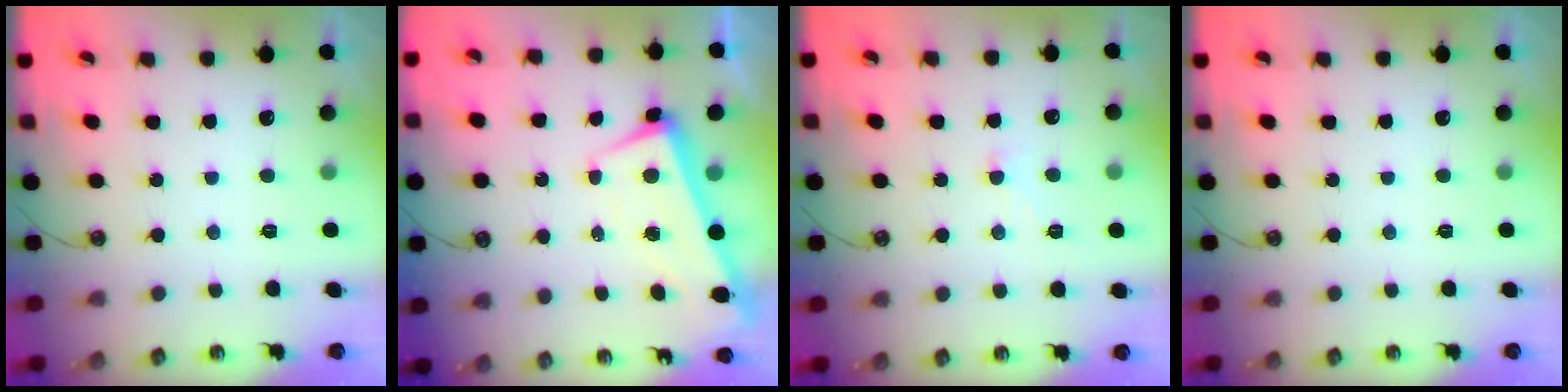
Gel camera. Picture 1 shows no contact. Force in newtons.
{"total": 1.8, "press": 0.8, "slide": 1.6}
{"total": 1.3, "press": 1.2, "slide": 0.5}
{"total": 0.0}